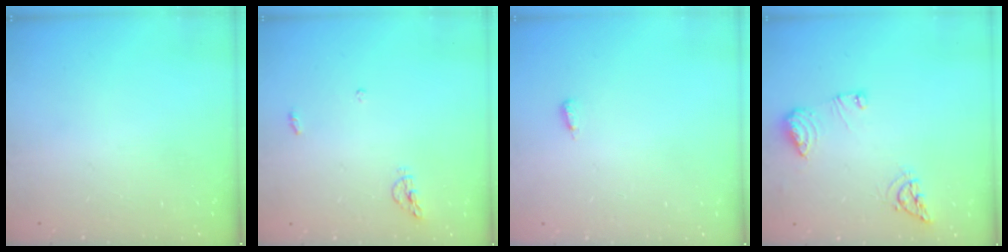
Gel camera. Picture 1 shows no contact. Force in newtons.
{"total": 5.4, "press": 5.4, "slide": 0.5}
{"total": 3.6, "press": 2.7, "slide": 2.4}
{"total": 9.7, "press": 9.6, "slide": 1.1}